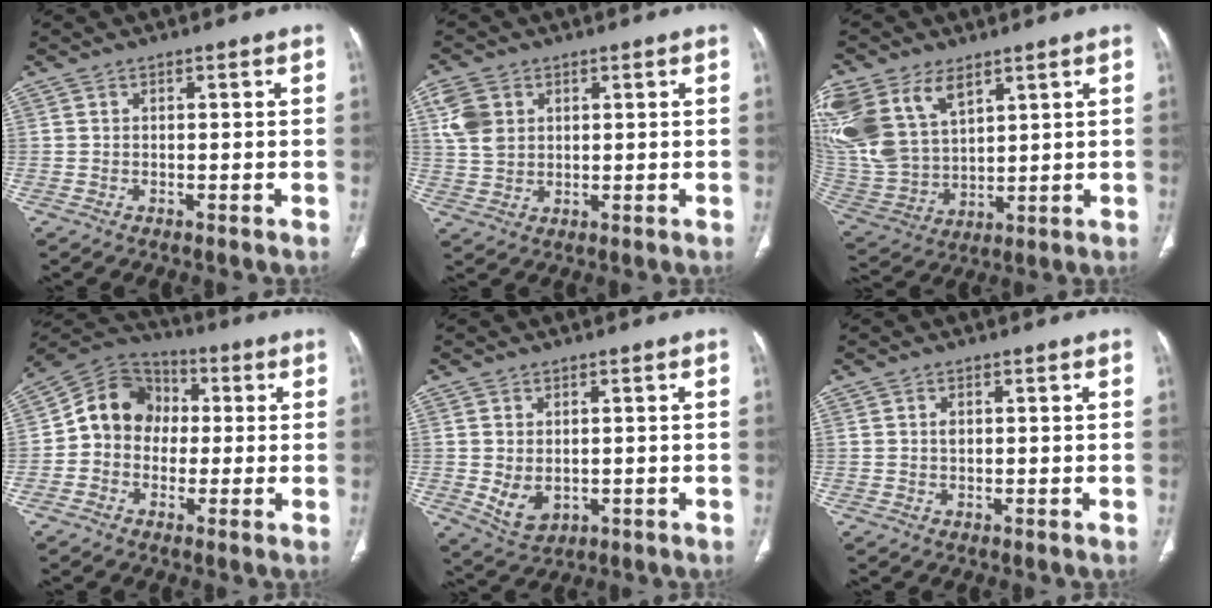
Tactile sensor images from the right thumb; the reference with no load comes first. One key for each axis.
{"total": 6.5, "fx": 2.4, "fy": 5.0, "fz": 3.5, "tx": -0.063, "ty": -0.005, "tz": 0.052}
{"total": 20.9, "fx": 10.3, "fy": 13.0, "fz": 12.8, "tx": -0.301, "ty": -0.003, "tz": 0.219}
{"total": 11.5, "fx": 0.1, "fy": 10.0, "fz": 5.7, "tx": -0.073, "ty": 0.033, "tz": -0.015}
{"total": 5.4, "fx": -0.3, "fy": 3.8, "fz": 3.8, "tx": -0.063, "ty": -0.010, "tz": 0.013}
{"total": 0.8, "fx": 0.2, "fy": 0.6, "fz": 0.6, "tx": -0.011, "ty": 0.001, "tz": 0.005}